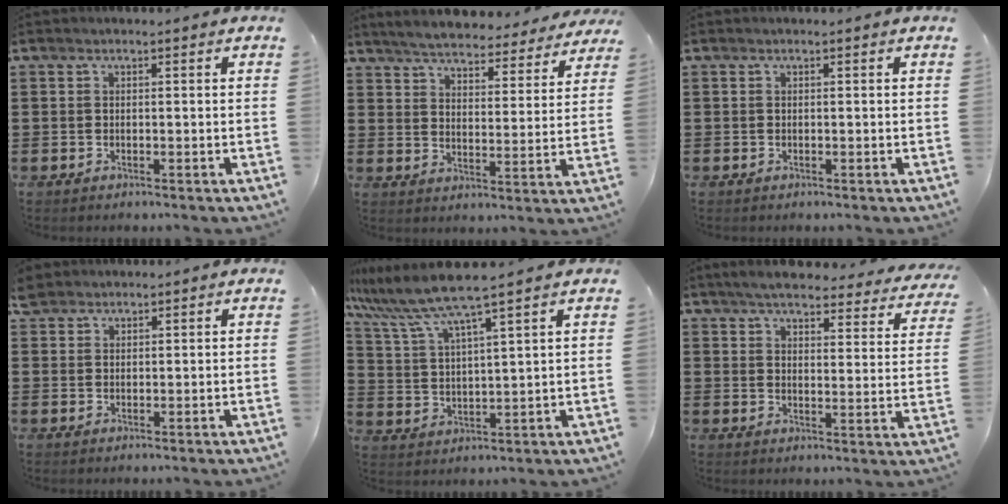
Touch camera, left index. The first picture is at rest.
{"total": 5.1, "force": [5.0, 0.0, 0.7], "torque": [-0.040, -0.036, 0.085]}
{"total": 0.0}
{"total": 2.4, "force": [2.1, 1.1, 0.3], "torque": [-0.014, 0.006, 0.043]}
{"total": 7.7, "force": [6.5, -0.5, 4.1], "torque": [-0.103, -0.035, 0.112]}
{"total": 5.1, "force": [4.8, 0.2, 1.8], "torque": [-0.055, -0.026, 0.081]}